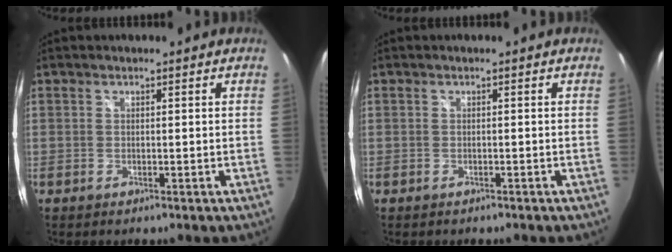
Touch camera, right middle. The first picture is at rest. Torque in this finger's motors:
{"motor_torque": [-0.66, 0.12, 0.02, 0.00]}